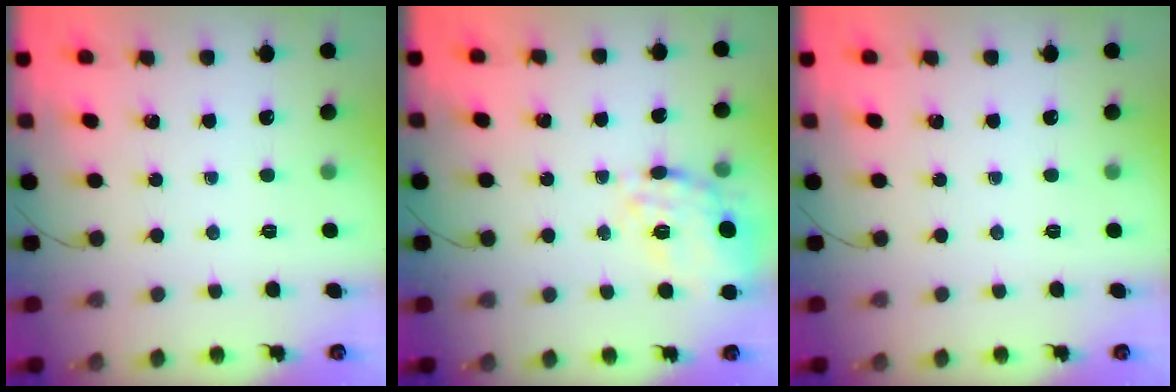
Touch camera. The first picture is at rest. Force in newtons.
{"total": 19.3, "press": 19.3, "slide": 0.5}
{"total": 0.0}